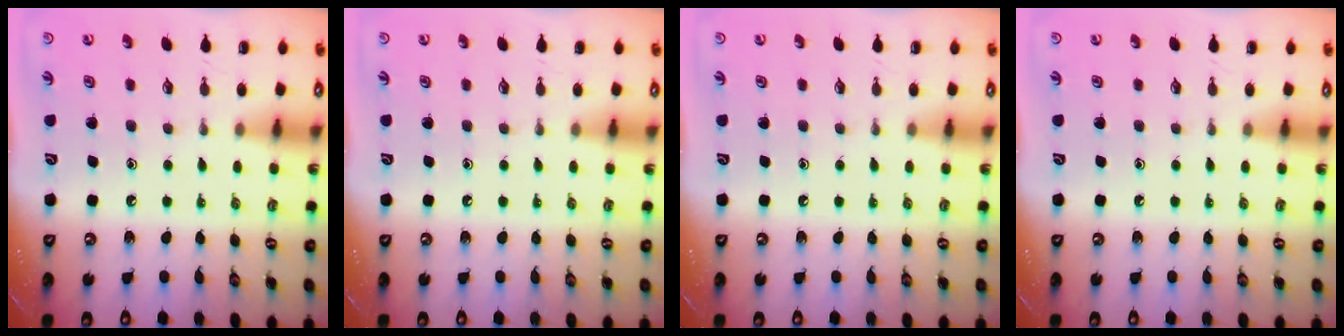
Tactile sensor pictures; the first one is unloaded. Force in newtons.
{"total": 0.0}
{"total": 0.0}
{"total": 0.0}